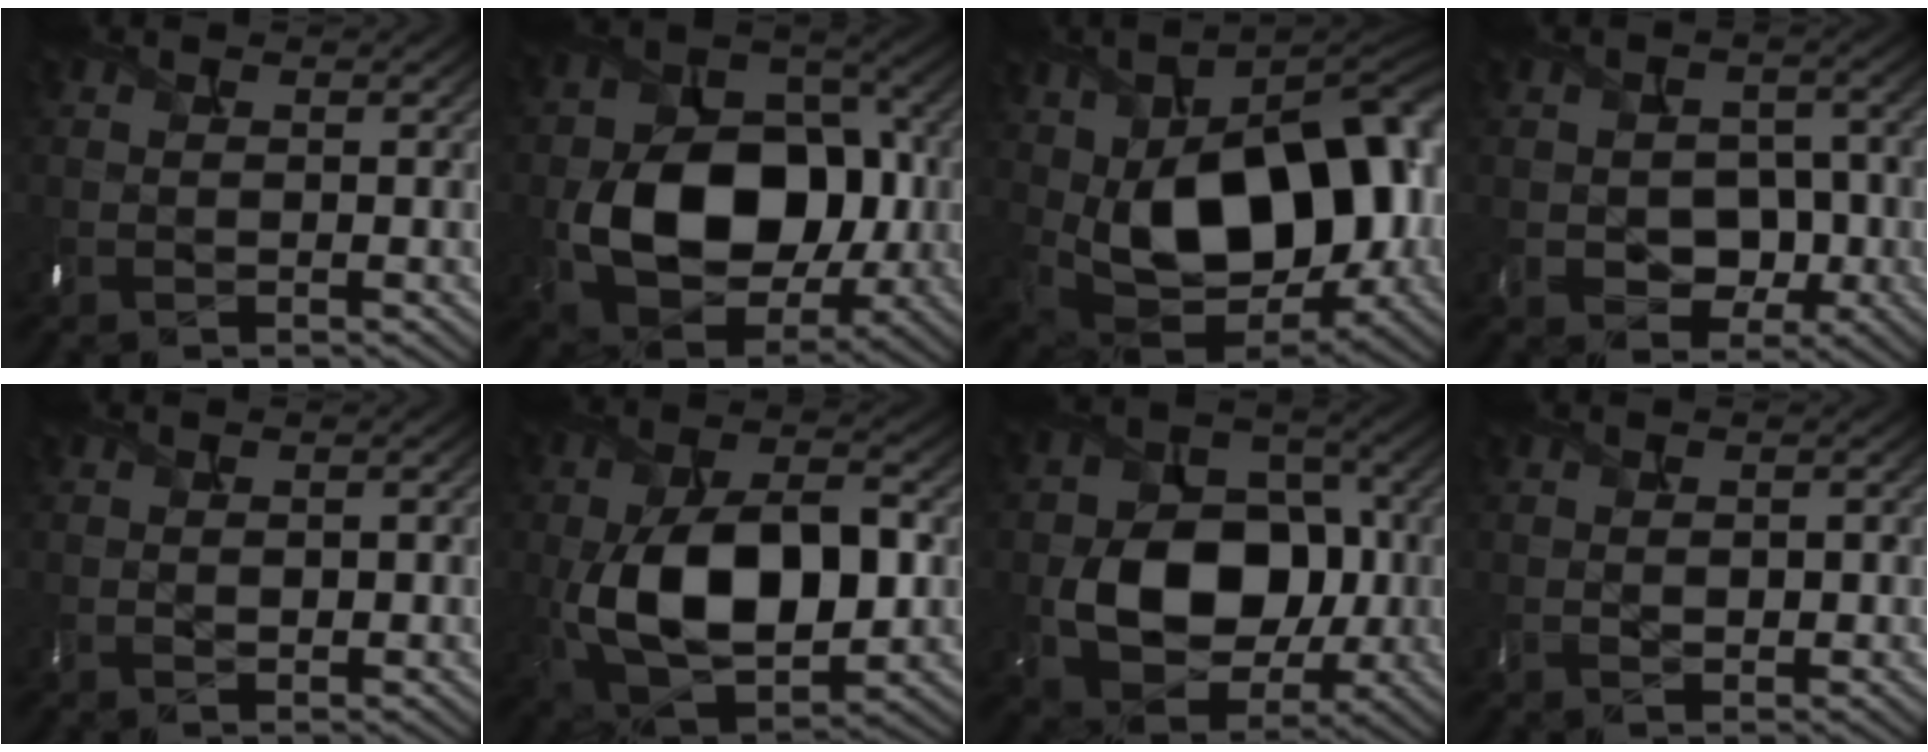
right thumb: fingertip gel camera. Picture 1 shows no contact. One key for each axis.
{"total": 12.4, "fx": -1.8, "fy": 9.2, "fz": 8.1, "tx": -0.133, "ty": -0.014, "tz": -0.022}
{"total": 20.7, "fx": 0.8, "fy": 12.6, "fz": 16.4, "tx": -0.249, "ty": -0.015, "tz": 0.011}
{"total": 5.5, "fx": -1.6, "fy": 4.2, "fz": 3.2, "tx": -0.059, "ty": -0.015, "tz": -0.013}
{"total": 2.2, "fx": 0.2, "fy": 1.4, "fz": 1.7, "tx": -0.027, "ty": 0.000, "tz": 0.012}
{"total": 13.7, "fx": -1.0, "fy": 8.0, "fz": 11.1, "tx": -0.209, "ty": -0.005, "tz": -0.014}
{"total": 10.8, "fx": -1.6, "fy": 8.3, "fz": 6.8, "tx": -0.121, "ty": -0.012, "tz": -0.020}
{"total": 2.5, "fx": 0.2, "fy": 1.6, "fz": 1.9, "tx": -0.029, "ty": 0.002, "tz": 0.014}